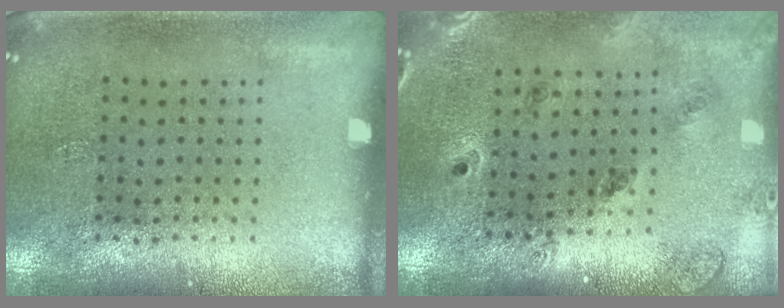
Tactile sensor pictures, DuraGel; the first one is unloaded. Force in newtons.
{"total": 1.4, "press": 1.4, "slide": 0.3}